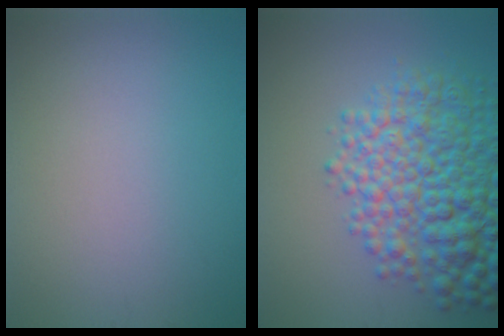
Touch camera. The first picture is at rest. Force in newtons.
{"total": 9.3, "press": 9.3, "slide": 0.3}